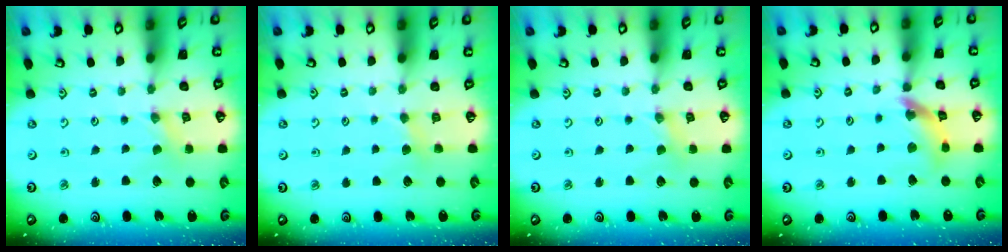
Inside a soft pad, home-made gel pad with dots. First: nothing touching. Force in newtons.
{"total": 3.0, "press": 3.0, "slide": 0.2}
{"total": 1.3, "press": 1.2, "slide": 0.3}
{"total": 11.8, "press": 11.7, "slide": 1.4}